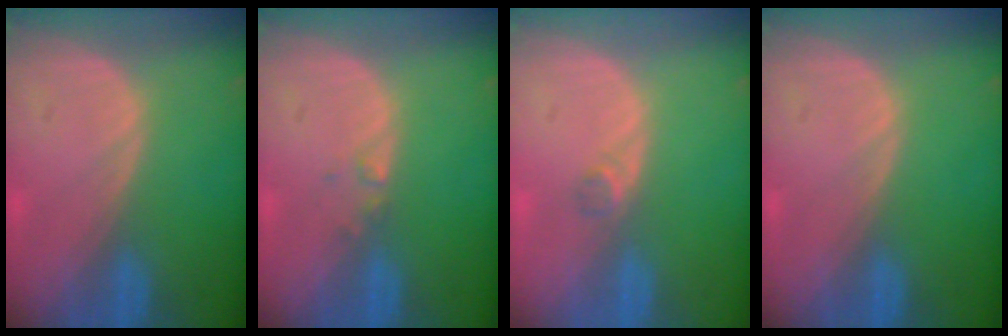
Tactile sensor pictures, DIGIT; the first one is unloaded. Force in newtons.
{"total": 0.9, "press": 0.9, "slide": 0.1}
{"total": 1.3, "press": 1.1, "slide": 0.7}
{"total": 0.0}